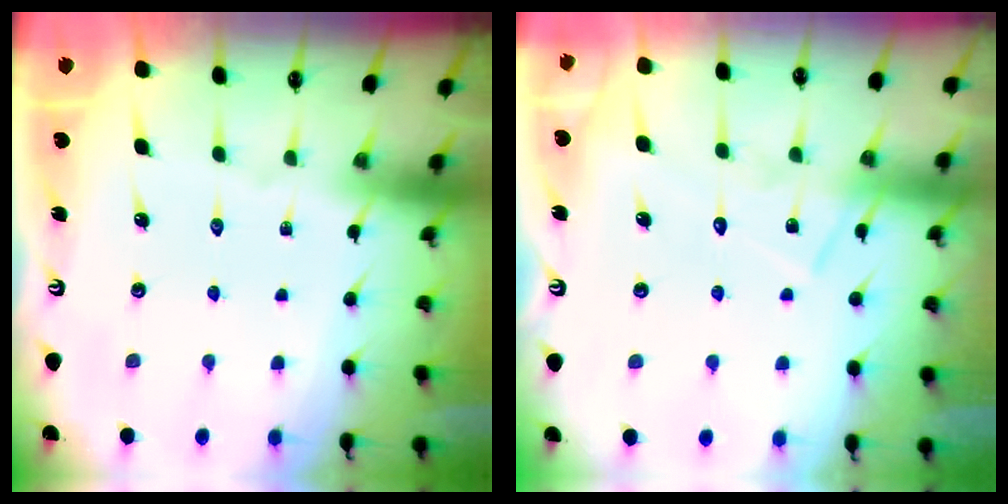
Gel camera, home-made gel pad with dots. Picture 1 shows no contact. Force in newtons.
{"total": 10.0, "press": 10.0, "slide": 0.7}